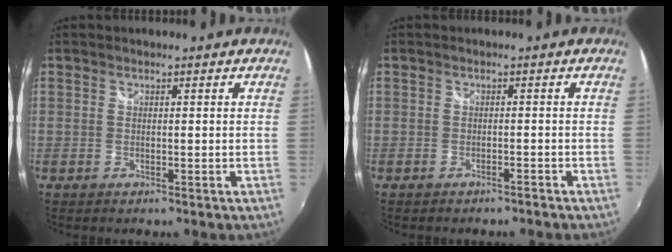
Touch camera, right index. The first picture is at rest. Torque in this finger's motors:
{"motor_torque": [0.10, -0.03, -0.02, 0.00]}